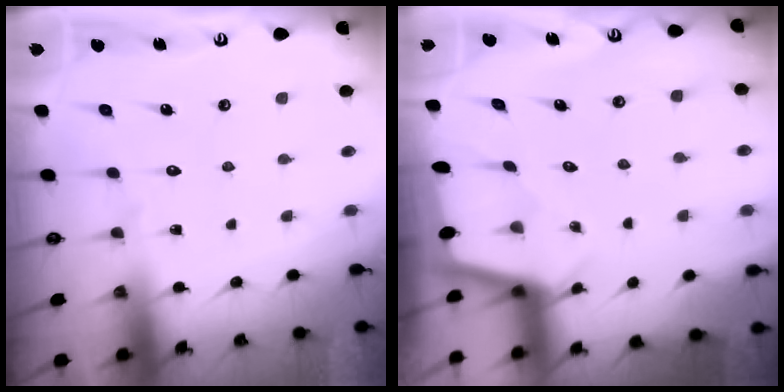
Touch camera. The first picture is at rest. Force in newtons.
{"total": 2.3, "press": 2.3, "slide": 0.3}